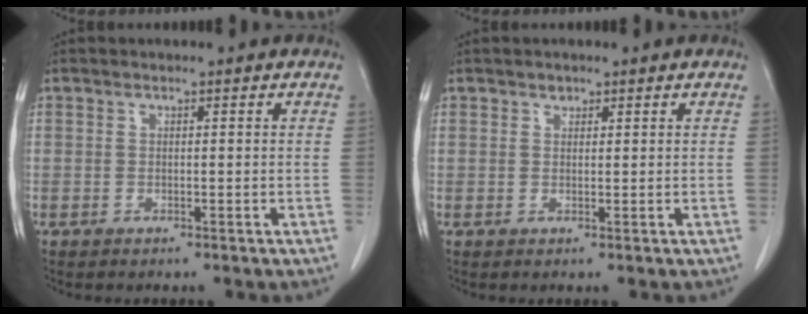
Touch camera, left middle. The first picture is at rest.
{"total": 0.8, "force": [0.6, 0.5, 0.1], "torque": [0.000, -0.004, 0.008]}